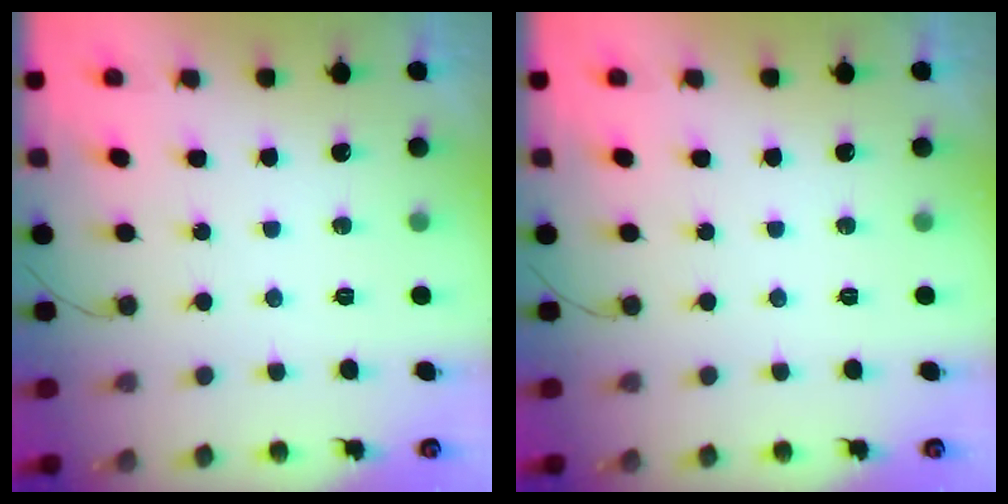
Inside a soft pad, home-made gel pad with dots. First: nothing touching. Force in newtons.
{"total": 0.0}